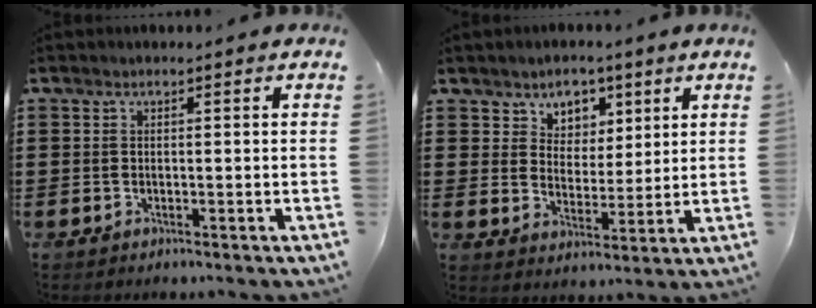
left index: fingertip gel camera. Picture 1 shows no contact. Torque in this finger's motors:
{"motor_torque": [0.06, -0.03, -0.01, 0.00]}